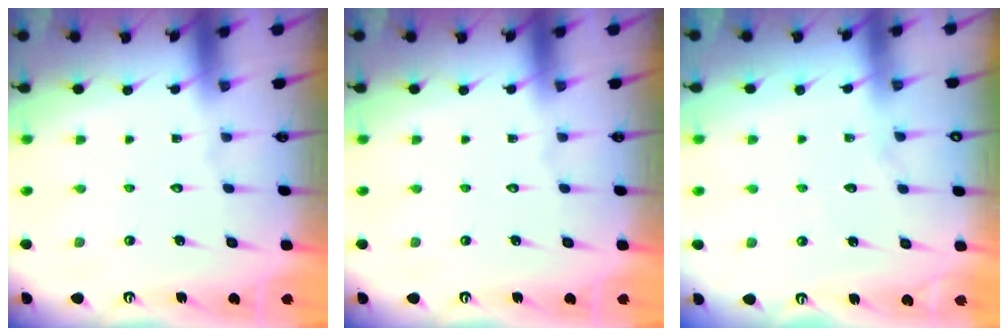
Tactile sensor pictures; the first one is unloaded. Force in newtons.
{"total": 0.0}
{"total": 4.9, "press": 4.9, "slide": 0.5}